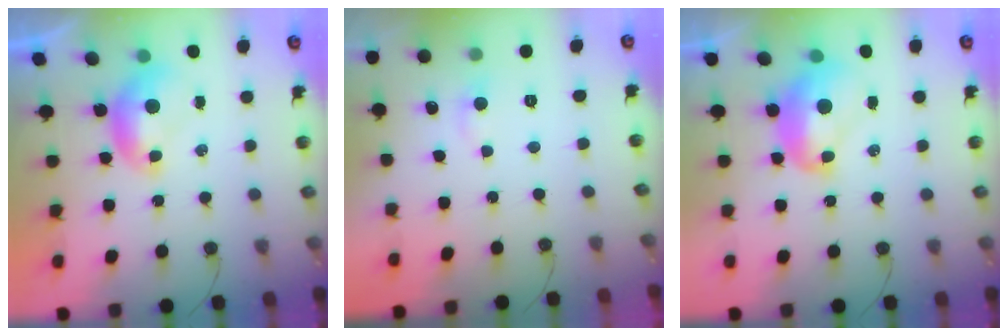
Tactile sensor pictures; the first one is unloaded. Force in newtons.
{"total": 1.1, "press": 0.8, "slide": 0.8}
{"total": 3.3, "press": 3.3, "slide": 0.5}